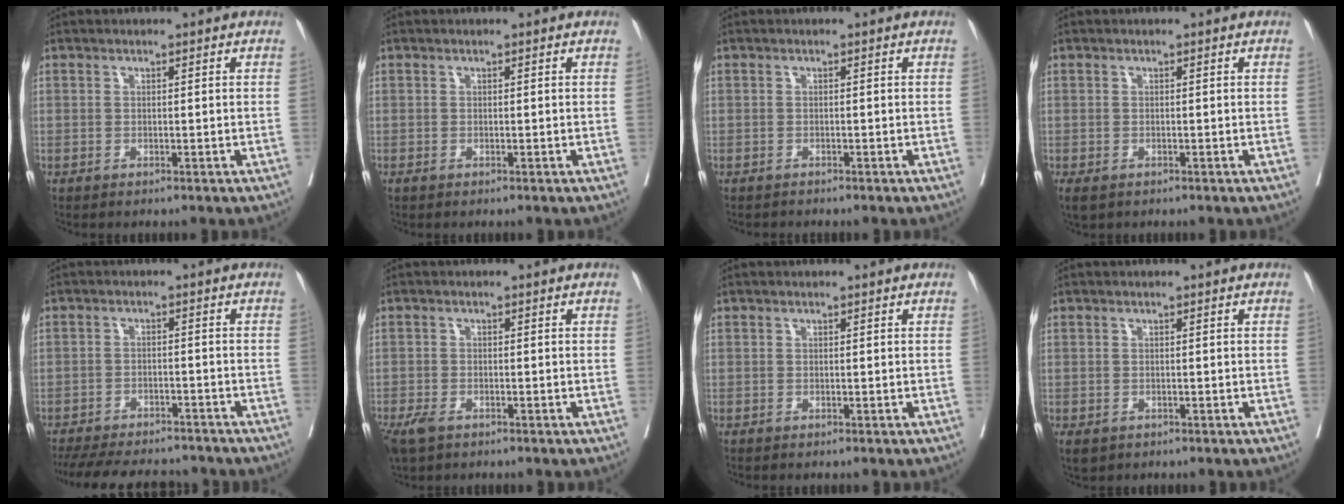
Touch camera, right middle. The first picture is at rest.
{"total": 0.0}
{"total": 0.8, "force": [-0.8, 0.1, -0.1], "torque": [-0.009, -0.004, -0.015]}
{"total": 2.6, "force": [-1.7, 1.5, 1.2], "torque": [-0.029, -0.008, -0.025]}
{"total": 15.5, "force": [-13.7, 4.8, 5.5], "torque": [-0.127, -0.007, -0.188]}
{"total": 4.5, "force": [-3.0, 2.3, 2.5], "torque": [-0.050, -0.008, -0.051]}
{"total": 0.0}
{"total": 2.7, "force": [-1.8, 1.8, 1.0], "torque": [-0.021, -0.006, -0.024]}